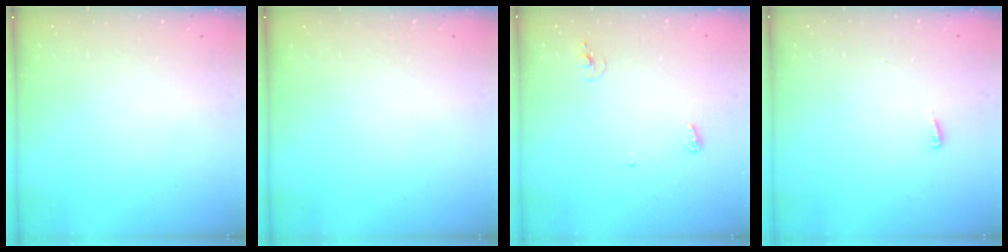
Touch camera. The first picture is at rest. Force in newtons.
{"total": 0.0}
{"total": 5.4, "press": 5.2, "slide": 1.4}
{"total": 2.9, "press": 2.8, "slide": 0.9}